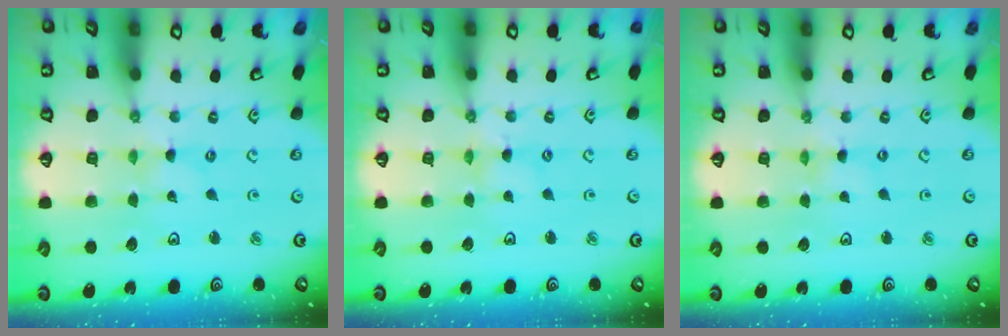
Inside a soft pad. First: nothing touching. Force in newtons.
{"total": 1.2, "press": 1.2, "slide": 0.2}
{"total": 0.0}